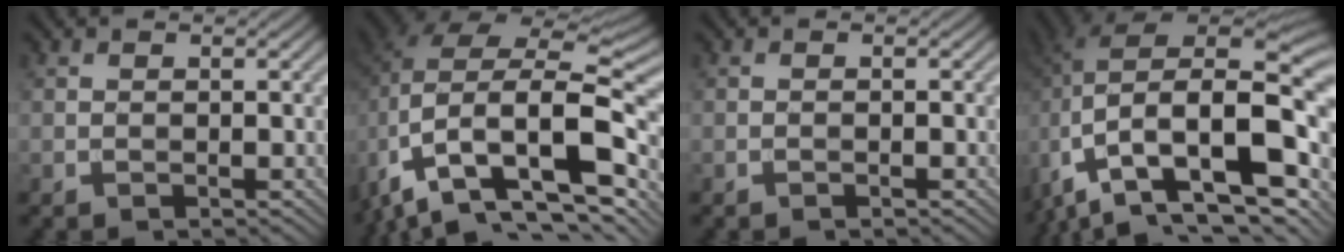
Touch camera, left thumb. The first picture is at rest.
{"total": 16.3, "force": [-8.3, 8.1, 11.5], "torque": [-0.252, -0.029, -0.136]}
{"total": 0.5, "force": [-0.4, 0.0, 0.4], "torque": [-0.007, 0.001, -0.008]}
{"total": 17.3, "force": [-7.2, 8.6, 13.2], "torque": [-0.254, -0.019, -0.113]}